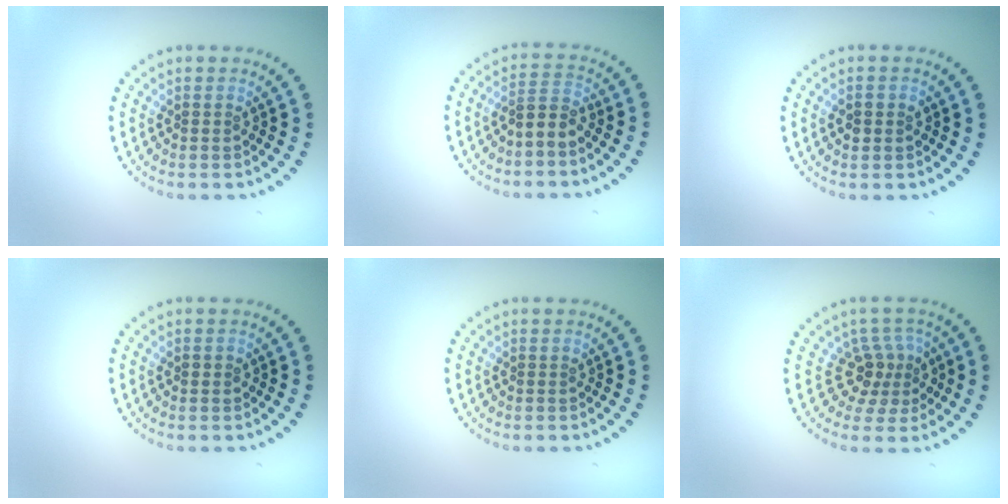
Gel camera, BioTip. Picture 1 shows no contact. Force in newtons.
{"total": 2.0, "press": 1.8, "slide": 1.0}
{"total": 1.3, "press": 1.3, "slide": 0.1}
{"total": 0.8, "press": 0.8, "slide": 0.1}
{"total": 0.0}
{"total": 3.2, "press": 2.3, "slide": 2.2}